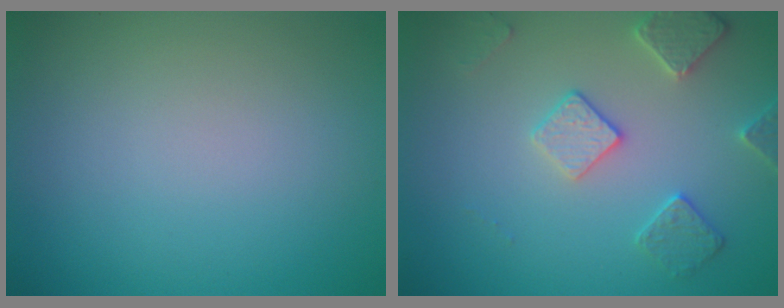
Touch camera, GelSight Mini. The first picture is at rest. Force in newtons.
{"total": 3.1, "press": 3.1, "slide": 0.4}